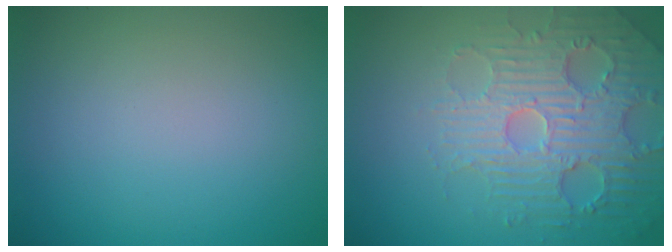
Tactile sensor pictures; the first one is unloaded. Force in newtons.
{"total": 4.7, "press": 4.7, "slide": 0.9}